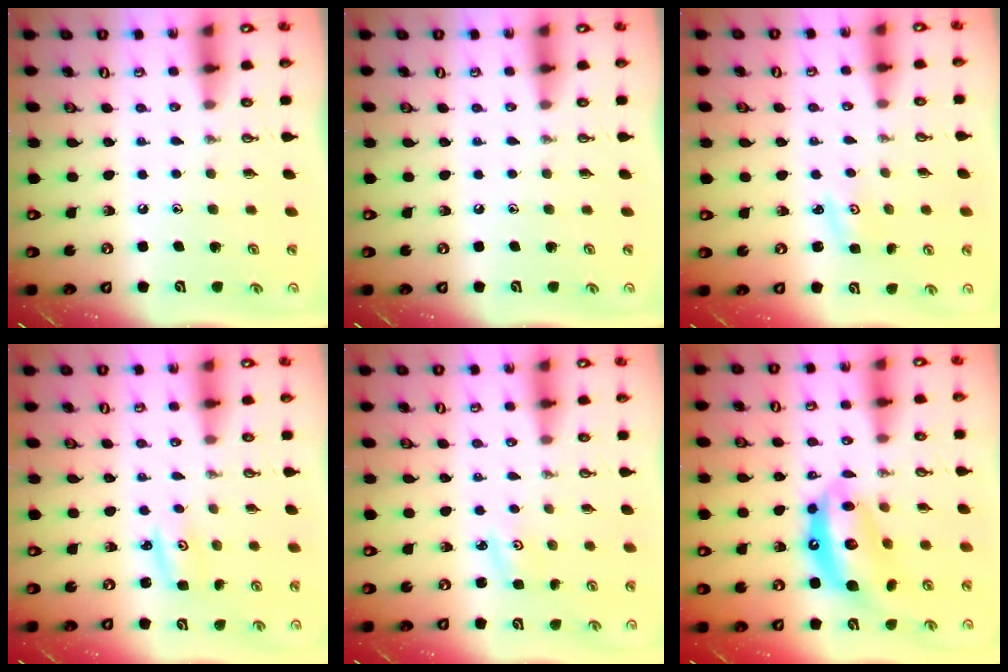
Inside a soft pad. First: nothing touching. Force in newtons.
{"total": 0.0}
{"total": 2.3, "press": 2.2, "slide": 0.4}
{"total": 2.6, "press": 2.6, "slide": 0.3}
{"total": 3.2, "press": 3.2, "slide": 0.4}
{"total": 13.5, "press": 13.5, "slide": 1.2}